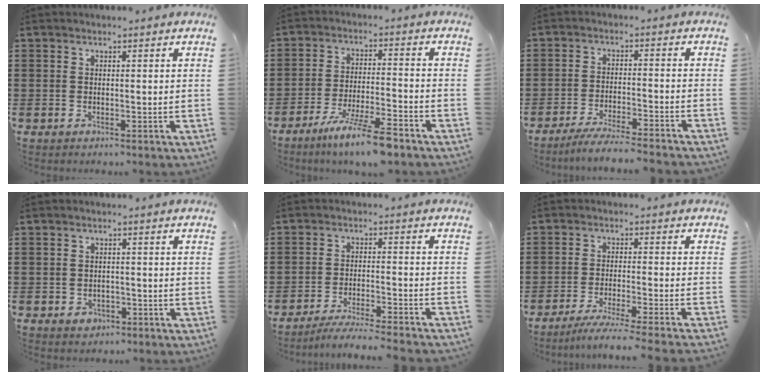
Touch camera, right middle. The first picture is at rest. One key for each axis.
{"total": 8.3, "fx": -6.3, "fy": 0.4, "fz": 5.4, "tx": -0.101, "ty": -0.009, "tz": -0.116}
{"total": 4.6, "fx": -4.3, "fy": -0.2, "fz": 1.7, "tx": -0.036, "ty": -0.010, "tz": -0.084}
{"total": 1.4, "fx": -0.8, "fy": 1.0, "fz": 0.6, "tx": -0.015, "ty": 0.001, "tz": -0.019}
{"total": 4.8, "fx": -4.5, "fy": -0.3, "fz": 1.5, "tx": -0.025, "ty": -0.008, "tz": -0.088}
{"total": 4.6, "fx": -4.0, "fy": -0.5, "fz": 2.1, "tx": -0.034, "ty": -0.013, "tz": -0.078}